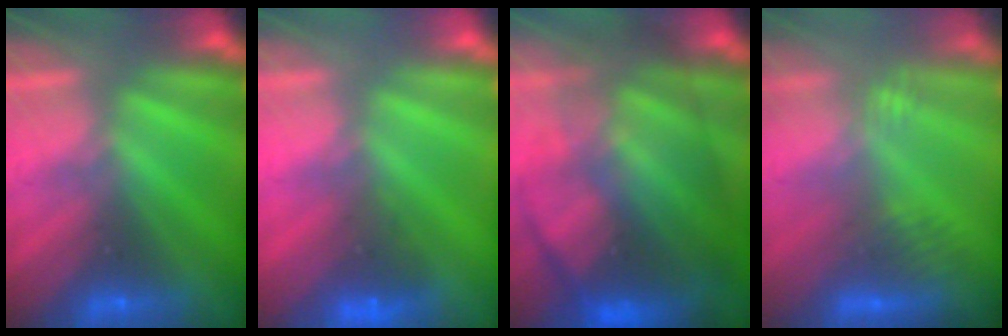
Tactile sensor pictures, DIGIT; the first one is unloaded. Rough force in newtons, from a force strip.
{"total": 4.7}
{"total": 7.6}
{"total": 2.7}